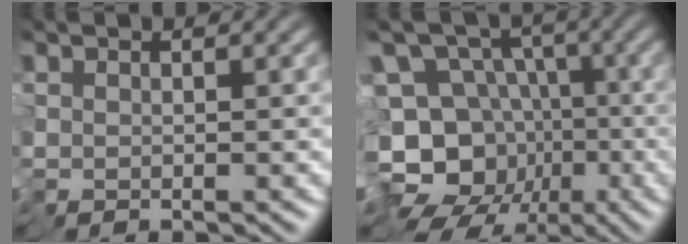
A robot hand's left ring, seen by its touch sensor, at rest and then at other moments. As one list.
[{"total": 14.8, "force": [-6.4, 11.9, 6.0], "torque": [-0.125, -0.003, -0.107]}]